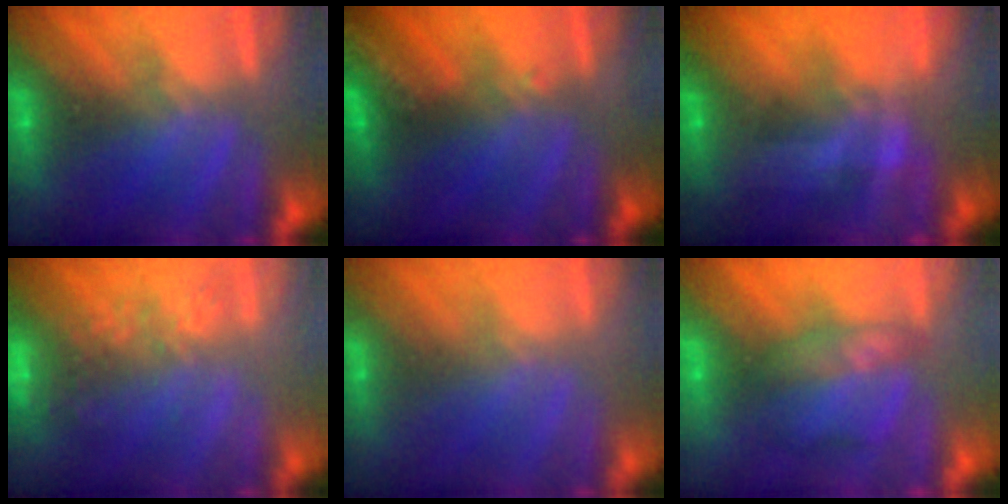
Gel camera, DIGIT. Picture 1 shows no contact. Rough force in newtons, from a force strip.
{"total": 2.8}
{"total": 4.8}
{"total": 5.8}
{"total": 2.3}
{"total": 2.3}